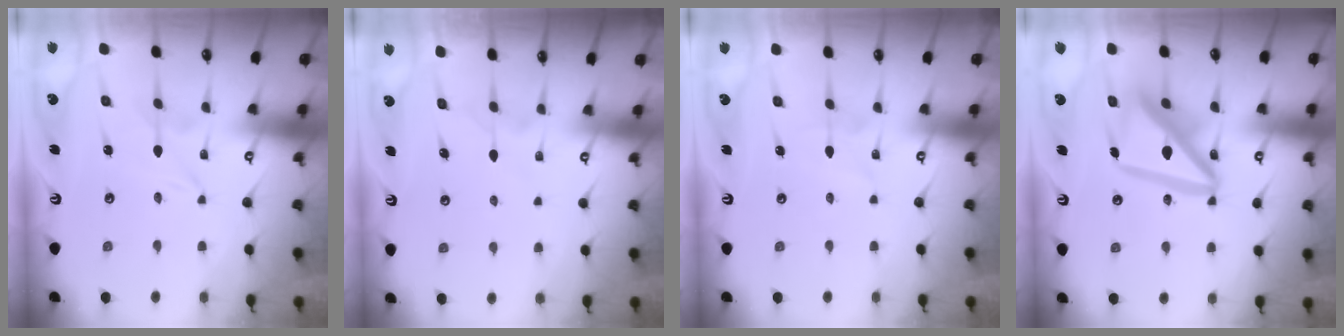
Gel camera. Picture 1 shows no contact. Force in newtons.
{"total": 5.6, "press": 5.5, "slide": 0.7}
{"total": 1.7, "press": 1.6, "slide": 0.2}
{"total": 17.3, "press": 17.2, "slide": 2.1}